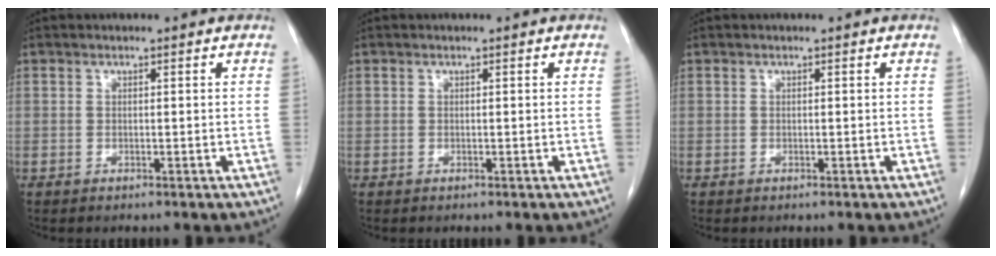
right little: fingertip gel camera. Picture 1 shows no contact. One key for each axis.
{"total": 0.0}
{"total": 0.0}